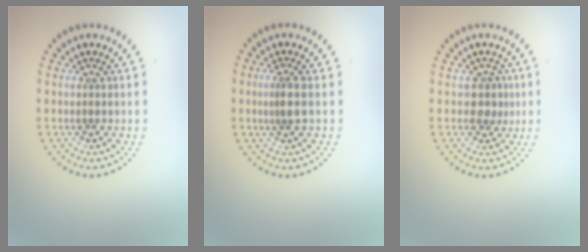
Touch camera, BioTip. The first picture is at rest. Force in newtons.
{"total": 1.9, "press": 1.5, "slide": 1.2}
{"total": 1.9, "press": 1.6, "slide": 1.0}